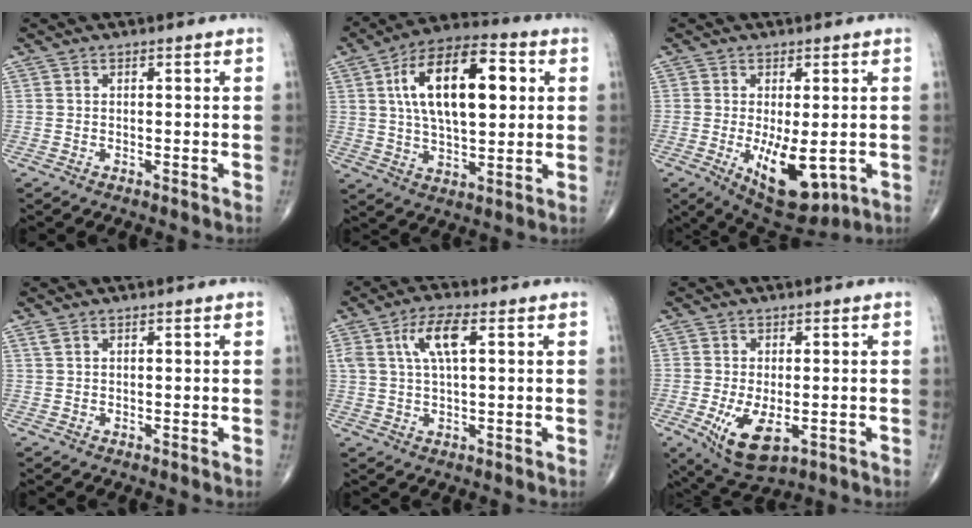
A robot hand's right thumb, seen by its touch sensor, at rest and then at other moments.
{"total": 18.6, "force": [4.2, 8.7, 15.8], "torque": [-0.250, 0.011, 0.066]}
{"total": 11.1, "force": [-2.4, 4.8, 9.7], "torque": [-0.139, -0.022, -0.020]}
{"total": 0.8, "force": [0.6, 0.3, 0.5], "torque": [-0.013, 0.008, 0.016]}
{"total": 6.9, "force": [2.1, 2.3, 6.1], "torque": [-0.128, 0.007, 0.043]}
{"total": 8.8, "force": [-2.5, 4.3, 7.3], "torque": [-0.130, -0.019, -0.030]}